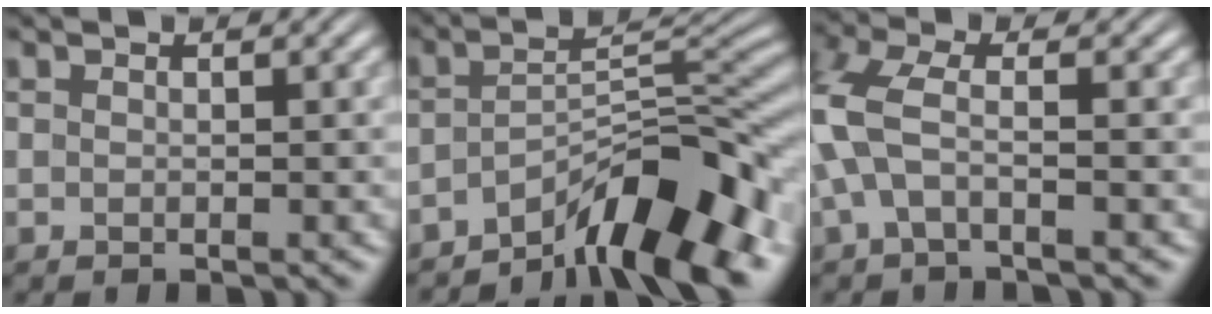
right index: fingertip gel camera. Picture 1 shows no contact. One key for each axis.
{"total": 9.8, "fx": -5.8, "fy": 2.9, "fz": 7.3, "tx": -0.103, "ty": -0.012, "tz": -0.082}
{"total": 4.3, "fx": -0.4, "fy": 2.6, "fz": 3.4, "tx": -0.103, "ty": -0.012, "tz": -0.005}